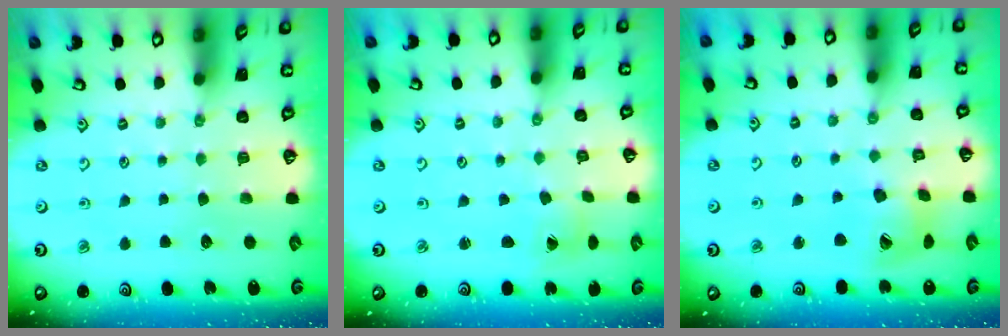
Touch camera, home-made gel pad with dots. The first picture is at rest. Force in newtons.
{"total": 2.1, "press": 2.1, "slide": 0.2}
{"total": 14.0, "press": 13.9, "slide": 1.7}